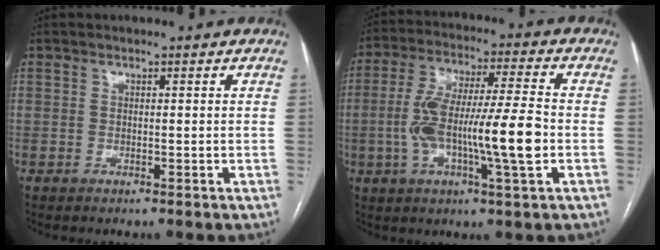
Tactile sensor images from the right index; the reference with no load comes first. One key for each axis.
{"total": 15.0, "fx": -2.6, "fy": 1.2, "fz": 14.8, "tx": -0.276, "ty": 0.008, "tz": -0.049}